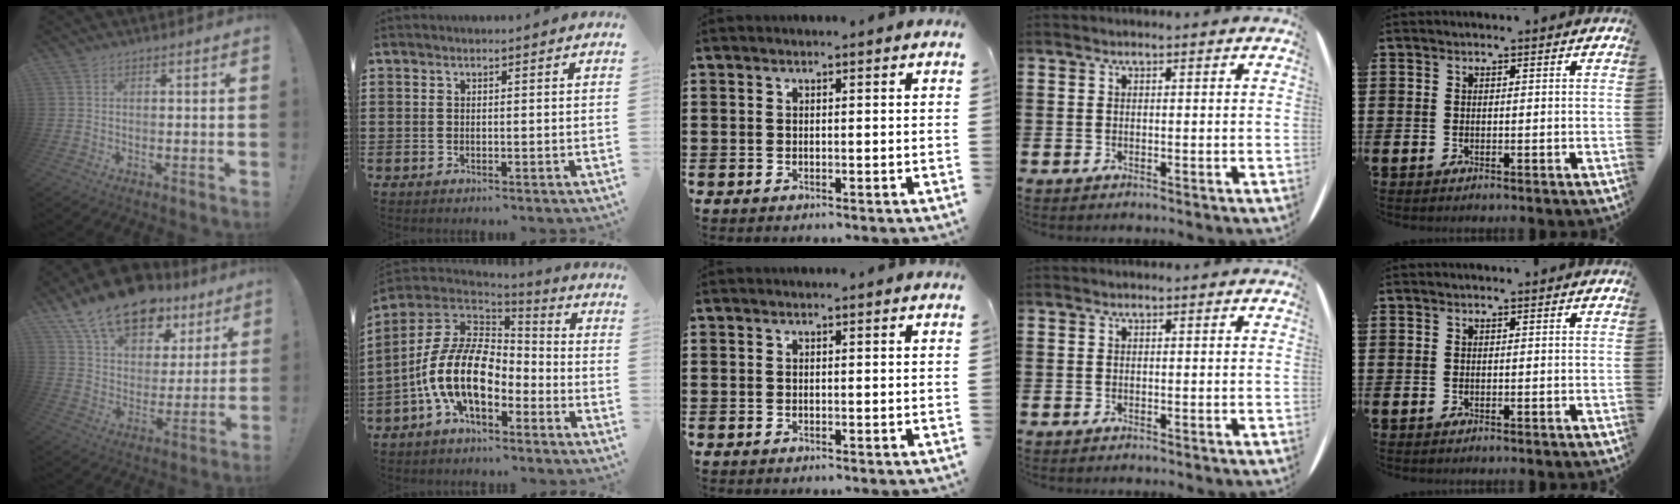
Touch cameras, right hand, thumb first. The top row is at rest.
{"thumb": {"total": 18.2, "force": [13.0, 9.6, 8.5], "torque": [-0.135, -0.084, 0.232]}, "index": {"total": 13.9, "force": [-4.5, 7.8, 10.7], "torque": [-0.246, 0.010, -0.092]}}